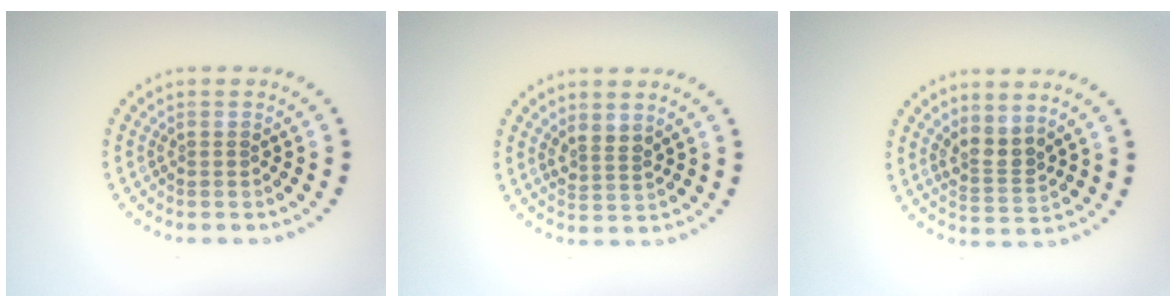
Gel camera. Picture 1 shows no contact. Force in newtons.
{"total": 1.8, "press": 1.4, "slide": 1.1}
{"total": 2.5, "press": 2.0, "slide": 1.5}